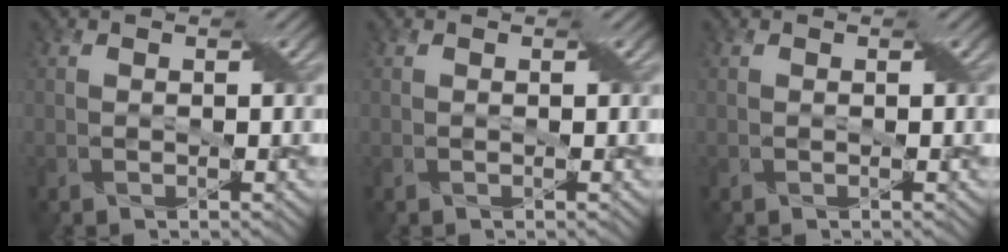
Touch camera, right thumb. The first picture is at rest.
{"total": 0.0}
{"total": 0.0}